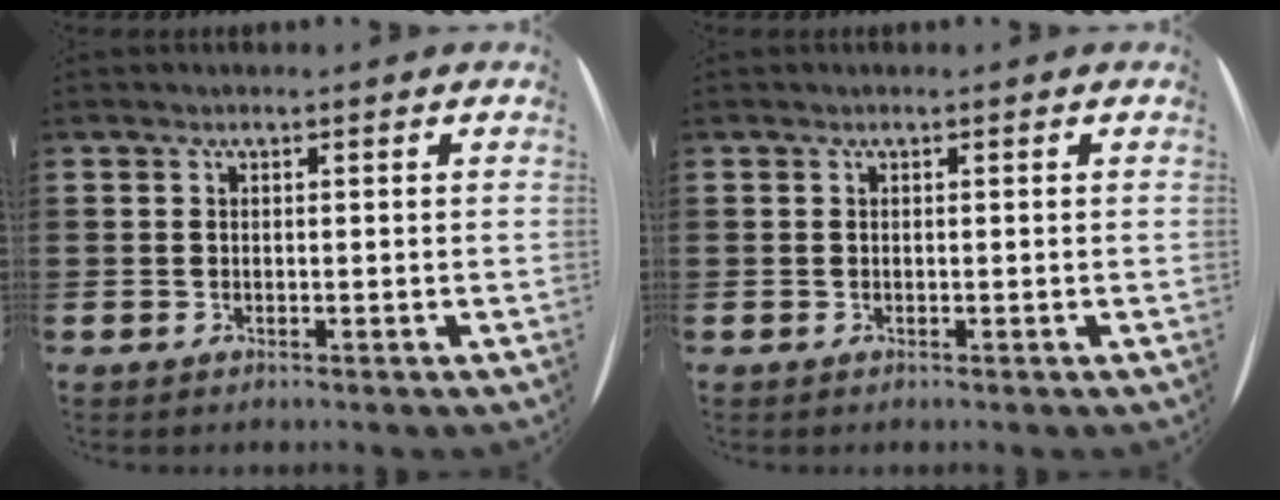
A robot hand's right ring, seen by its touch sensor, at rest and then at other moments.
{"total": 0.0}